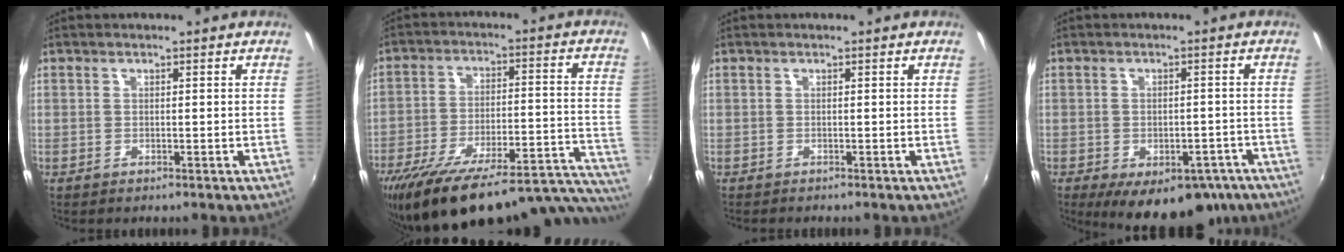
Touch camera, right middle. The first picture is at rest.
{"total": 30.3, "force": [-25.7, 6.8, 14.5], "torque": [-0.204, -0.026, -0.348]}
{"total": 0.6, "force": [-0.6, 0.1, 0.1], "torque": [-0.002, -0.004, -0.013]}
{"total": 15.3, "force": [-9.9, 8.0, 8.6], "torque": [-0.144, -0.008, -0.115]}